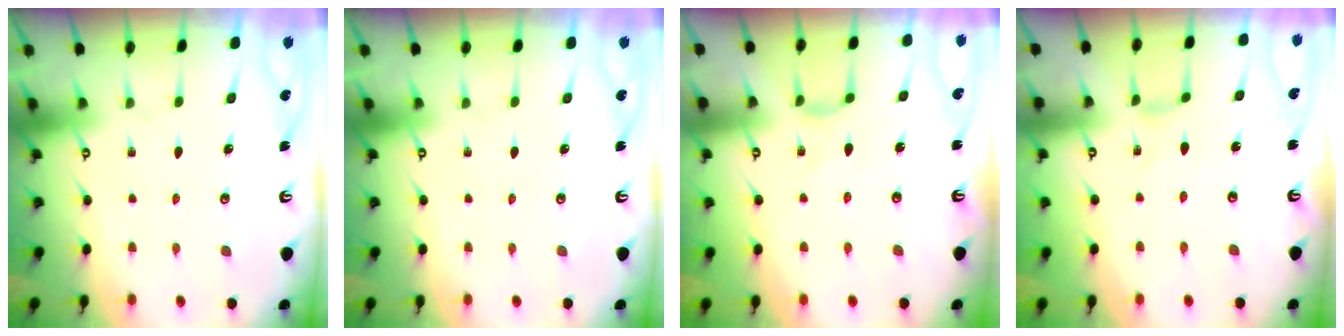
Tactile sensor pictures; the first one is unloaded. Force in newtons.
{"total": 0.0}
{"total": 2.4, "press": 2.4, "slide": 0.5}
{"total": 0.0}